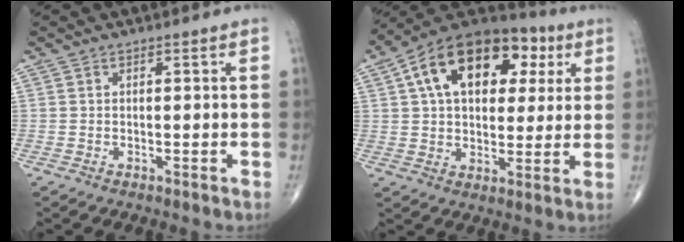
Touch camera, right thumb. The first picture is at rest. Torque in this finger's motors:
{"motor_torque": [0.78, 4.16, 1.62, 0.49, 0.16]}